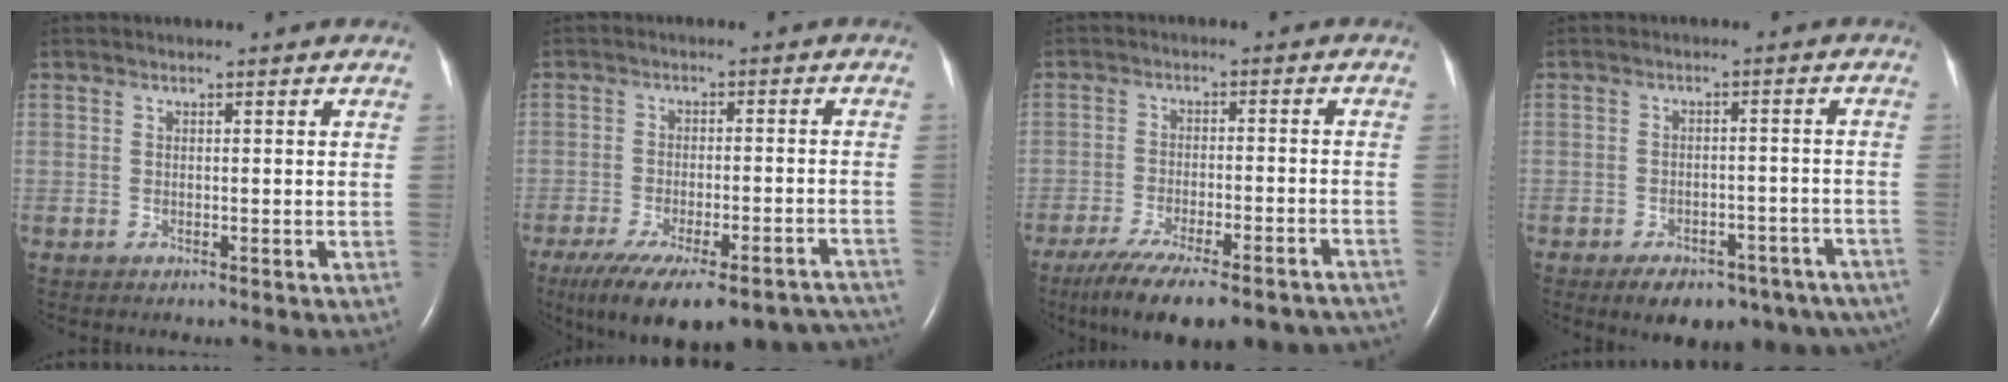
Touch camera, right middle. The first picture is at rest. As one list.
[{"total": 23.2, "force": [-19.0, 6.6, 11.5], "torque": [-0.148, -0.012, -0.247]}, {"total": 21.0, "force": [-17.5, 4.7, 10.7], "torque": [-0.141, -0.016, -0.237]}, {"total": 15.4, "force": [-11.3, 7.5, 7.2], "torque": [-0.086, 0.013, -0.130]}]